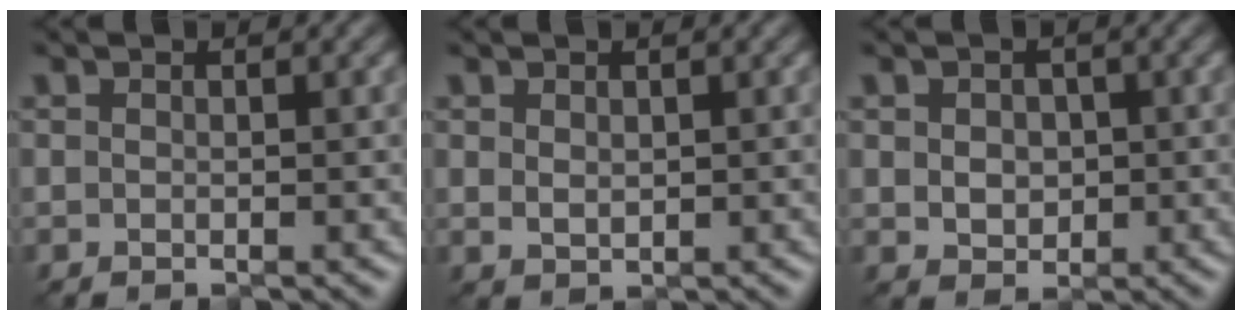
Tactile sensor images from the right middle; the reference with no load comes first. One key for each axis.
{"total": 1.2, "fx": 0.4, "fy": 0.9, "fz": 0.8, "tx": -0.015, "ty": -0.002, "tz": 0.012}
{"total": 2.8, "fx": 0.2, "fy": 2.3, "fz": 1.6, "tx": -0.024, "ty": -0.001, "tz": 0.001}